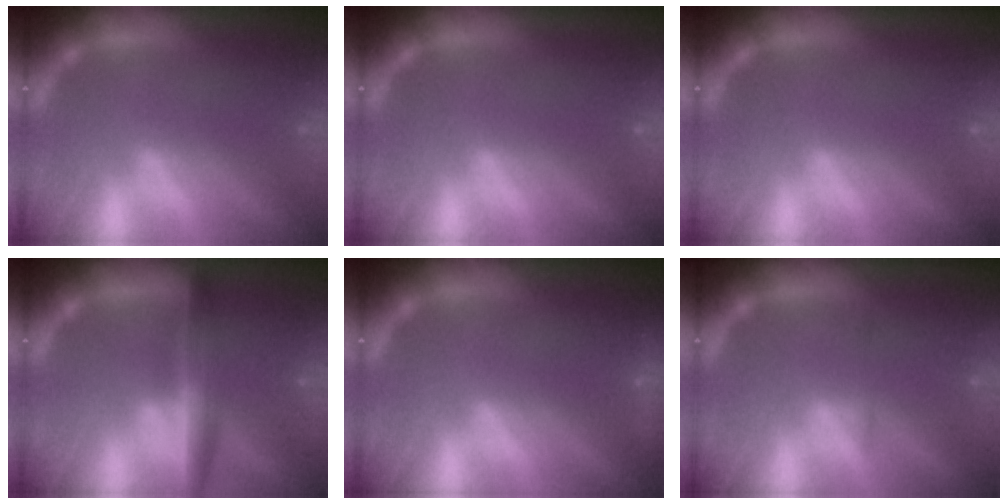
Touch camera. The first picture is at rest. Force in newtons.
{"total": 0.0}
{"total": 0.0}
{"total": 5.0}
{"total": 1.4}
{"total": 0.9}